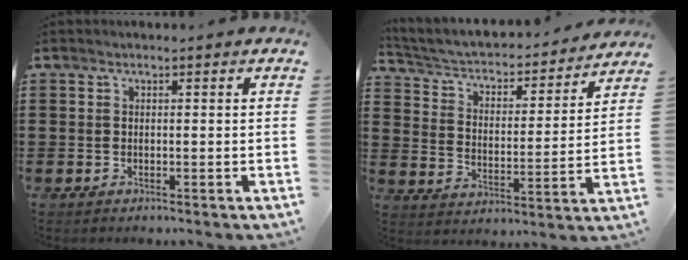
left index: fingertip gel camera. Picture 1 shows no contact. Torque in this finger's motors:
{"motor_torque": [2.14, 0.00, 0.39, 0.07]}